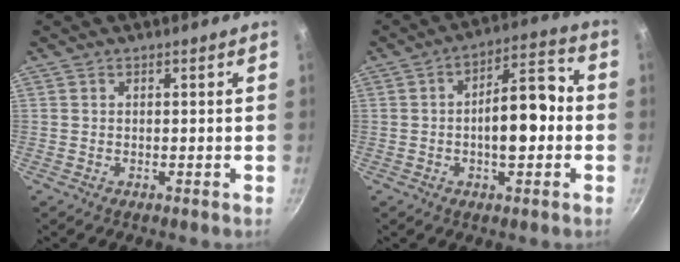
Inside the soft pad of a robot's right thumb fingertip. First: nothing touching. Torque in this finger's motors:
{"motor_torque": [-0.48, 0.86, 0.83, 0.14, 0.18]}